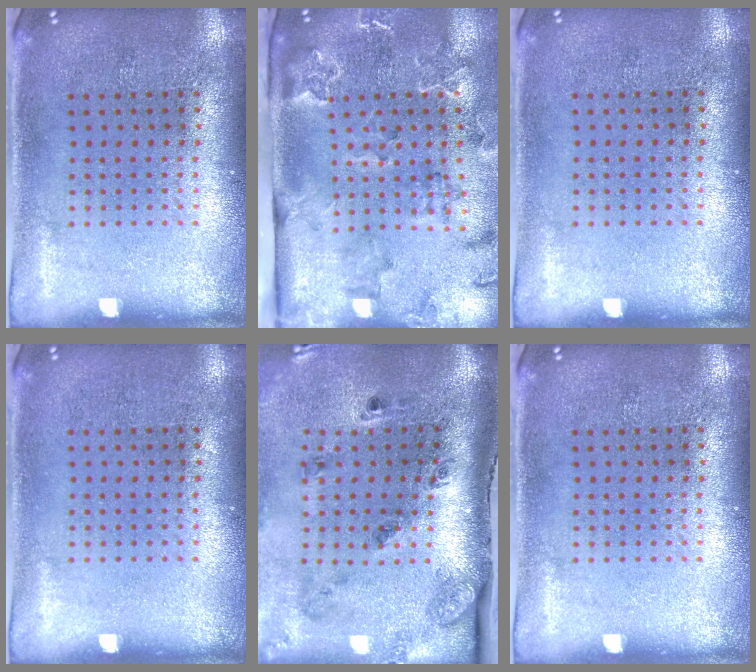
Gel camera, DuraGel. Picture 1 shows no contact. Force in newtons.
{"total": 2.3, "press": 2.3, "slide": 0.4}
{"total": 0.0}
{"total": 0.0}
{"total": 2.4, "press": 1.7, "slide": 1.8}
{"total": 0.0}